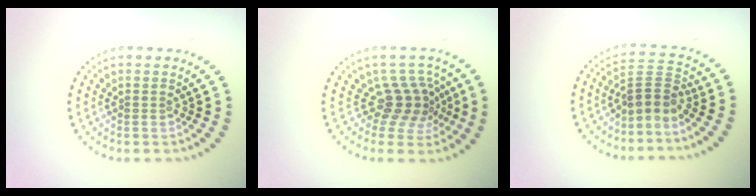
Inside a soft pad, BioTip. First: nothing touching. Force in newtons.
{"total": 3.4, "press": 2.4, "slide": 2.5}
{"total": 2.8, "press": 2.0, "slide": 2.0}